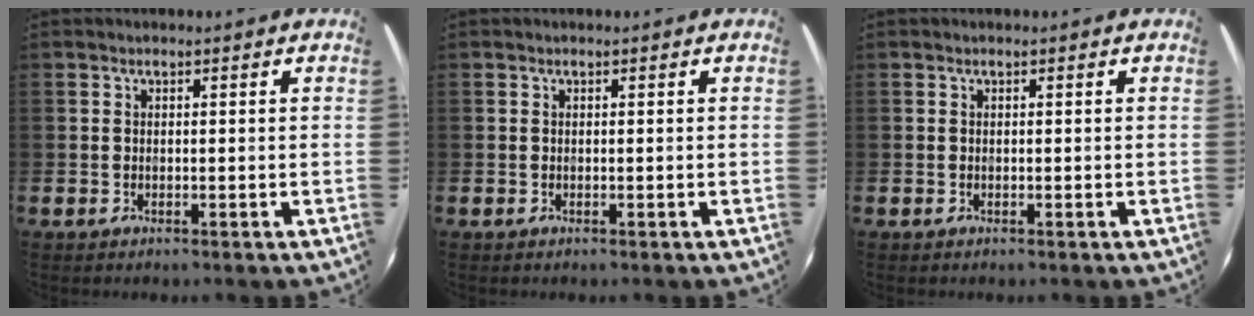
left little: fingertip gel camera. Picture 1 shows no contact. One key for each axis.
{"total": 0.0}
{"total": 0.0}